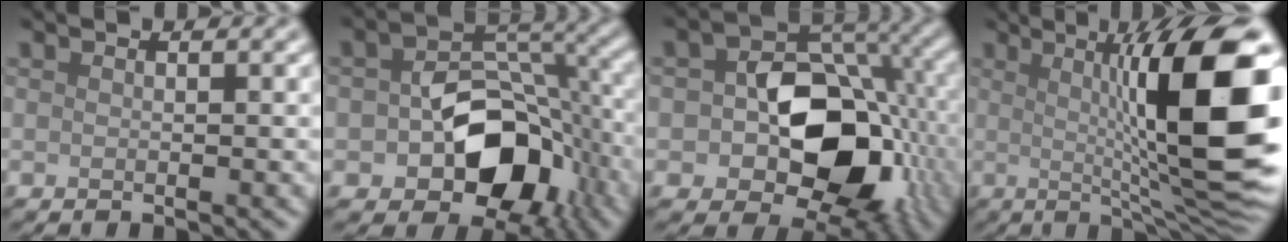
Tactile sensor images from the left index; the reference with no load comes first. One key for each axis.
{"total": 9.6, "fx": -2.8, "fy": 6.4, "fz": 6.6, "tx": -0.096, "ty": -0.002, "tz": -0.048}
{"total": 11.0, "fx": -1.6, "fy": 7.5, "fz": 7.9, "tx": -0.108, "ty": 0.001, "tz": -0.032}
{"total": 13.9, "fx": 1.4, "fy": 2.3, "fz": 13.6, "tx": -0.173, "ty": 0.012, "tz": 0.023}